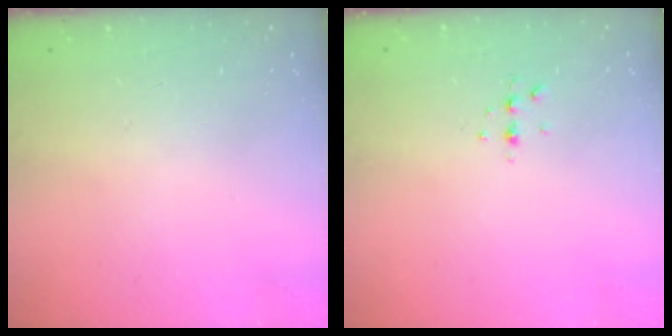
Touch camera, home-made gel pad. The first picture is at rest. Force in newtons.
{"total": 3.6, "press": 3.5, "slide": 0.7}